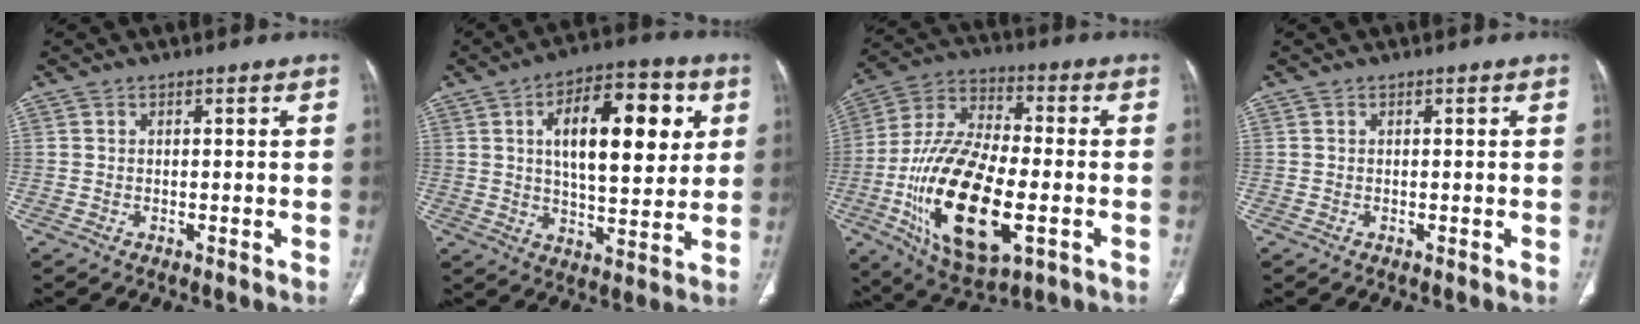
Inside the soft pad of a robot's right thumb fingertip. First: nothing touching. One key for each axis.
{"total": 18.6, "fx": 5.1, "fy": 8.3, "fz": 15.8, "tx": -0.205, "ty": -0.002, "tz": 0.074}
{"total": 24.0, "fx": -6.1, "fy": 10.9, "fz": 20.4, "tx": -0.393, "ty": 0.009, "tz": -0.097}
{"total": 0.0}